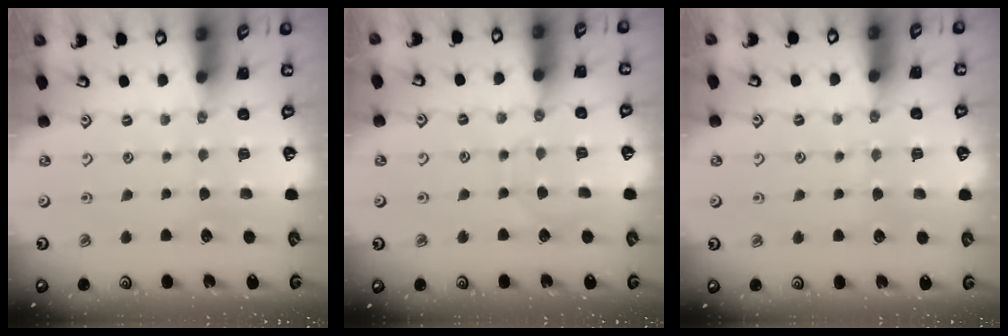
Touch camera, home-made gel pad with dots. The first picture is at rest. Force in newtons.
{"total": 2.6, "press": 2.6, "slide": 0.3}
{"total": 4.3, "press": 4.3, "slide": 0.6}